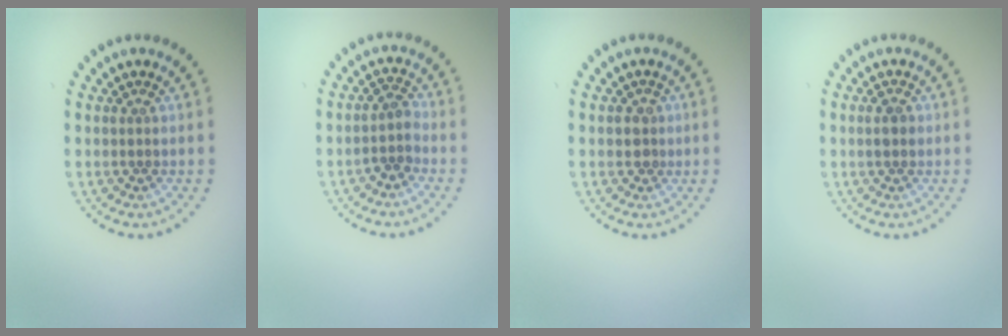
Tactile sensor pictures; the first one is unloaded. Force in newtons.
{"total": 1.9, "press": 1.5, "slide": 1.1}
{"total": 1.6, "press": 1.4, "slide": 0.8}
{"total": 1.1, "press": 1.1, "slide": 0.1}